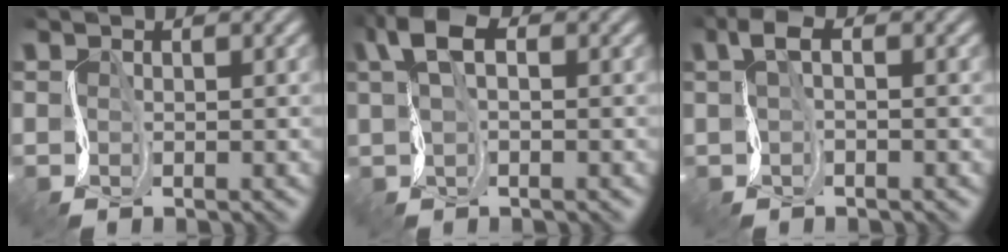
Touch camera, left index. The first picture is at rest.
{"total": 4.6, "force": [0.7, 2.8, 3.7], "torque": [-0.084, 0.010, 0.005]}
{"total": 2.4, "force": [-0.1, 1.2, 2.1], "torque": [-0.050, 0.003, -0.006]}